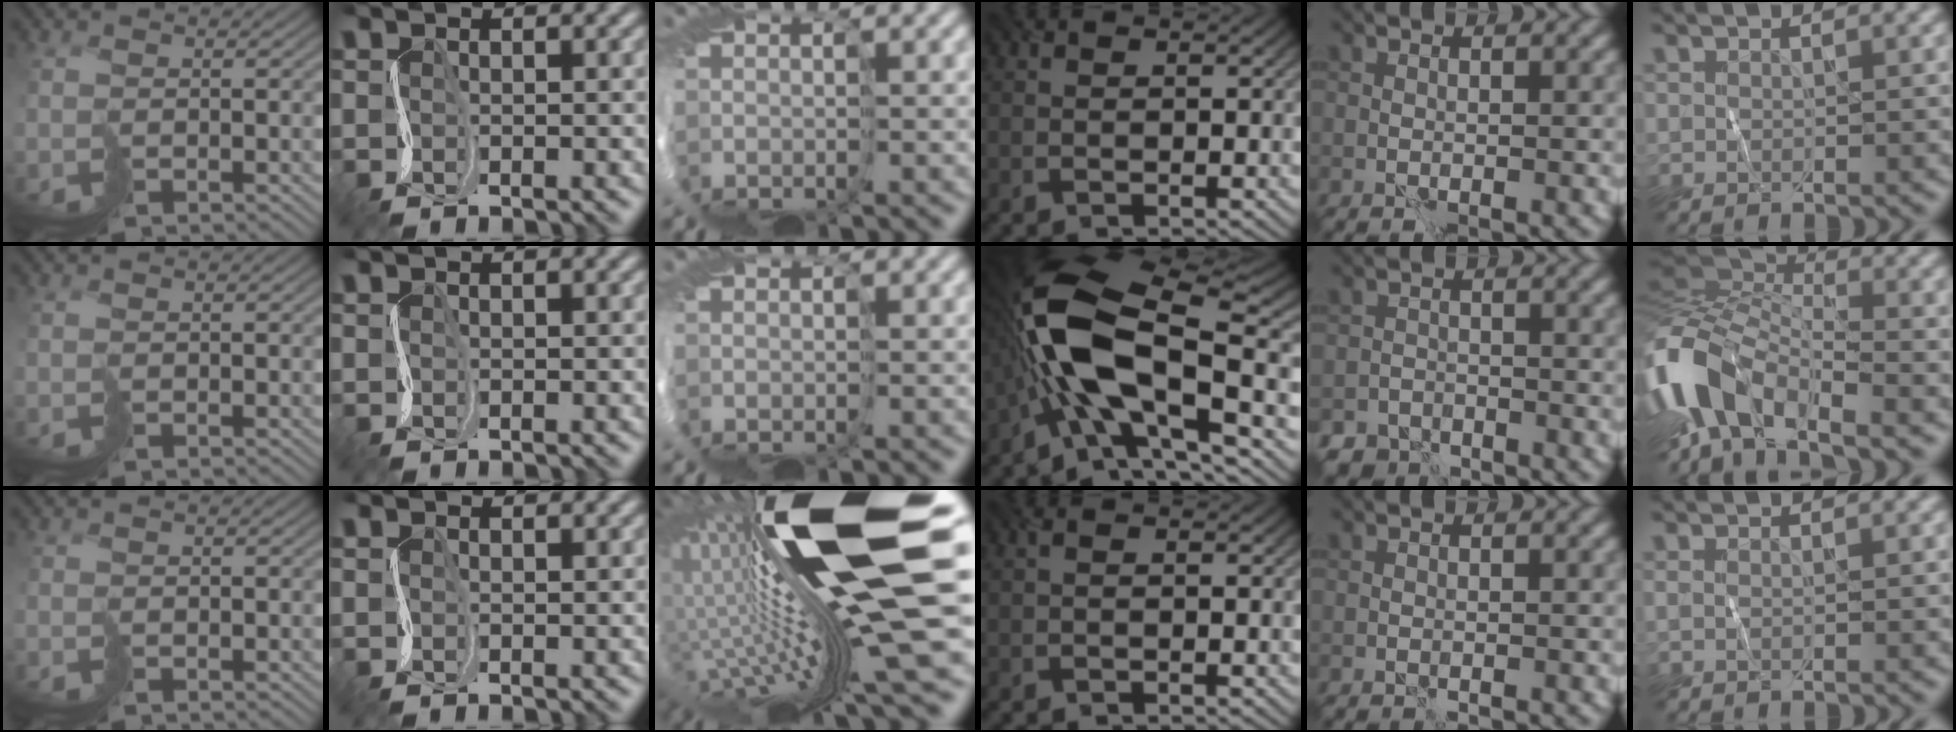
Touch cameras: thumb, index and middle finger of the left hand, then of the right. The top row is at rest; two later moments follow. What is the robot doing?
{"motion": "cut", "object": "tissue"}